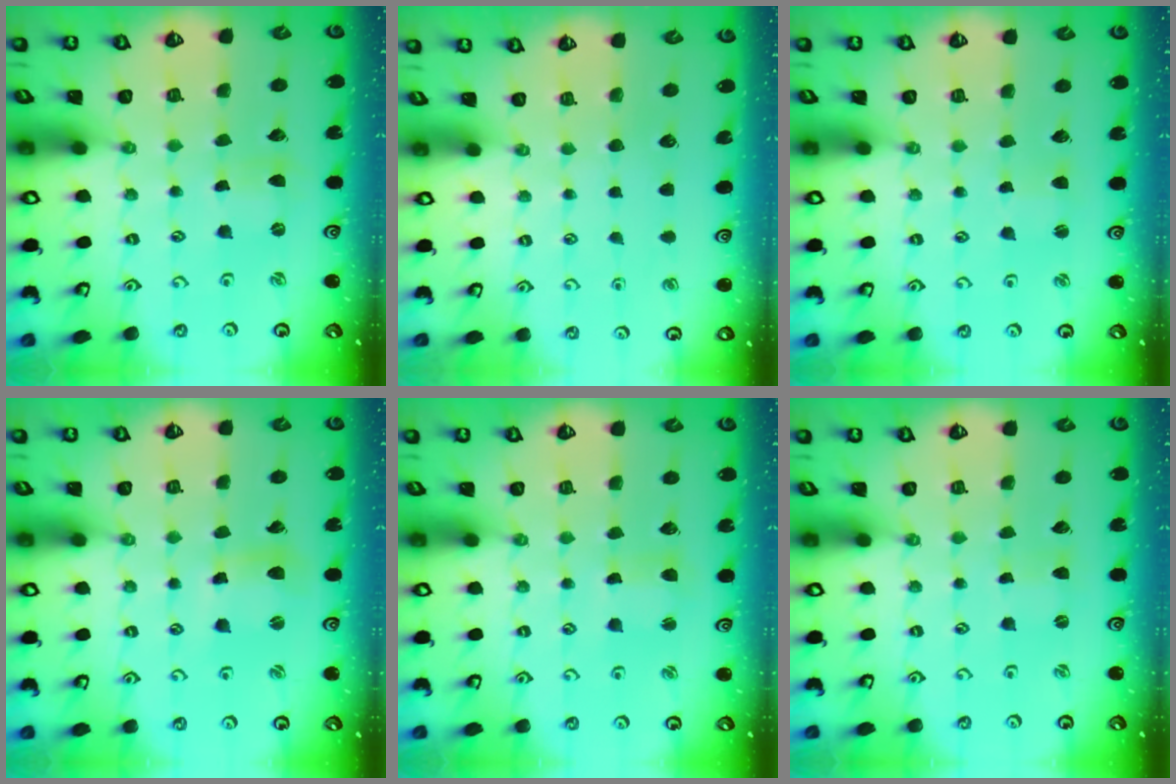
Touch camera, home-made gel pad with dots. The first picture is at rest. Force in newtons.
{"total": 0.0}
{"total": 0.9, "press": 0.8, "slide": 0.1}
{"total": 6.7, "press": 6.6, "slide": 1.1}
{"total": 1.9, "press": 1.9, "slide": 0.3}
{"total": 0.0}